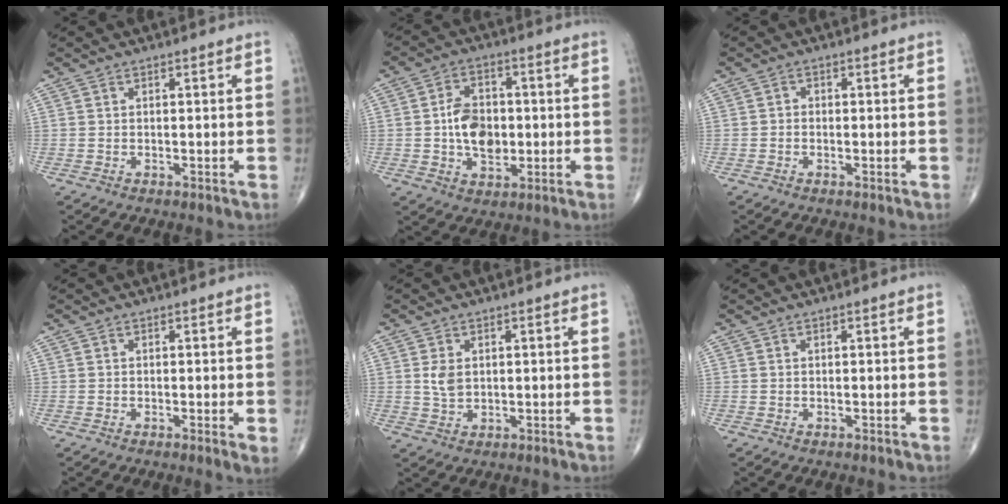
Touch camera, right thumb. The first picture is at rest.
{"total": 9.4, "force": [-0.4, 6.4, 6.9], "torque": [-0.095, 0.008, -0.008]}
{"total": 1.0, "force": [-0.4, 0.8, 0.4], "torque": [0.003, 0.003, -0.012]}
{"total": 1.8, "force": [-0.2, 0.2, 1.7], "torque": [-0.031, -0.007, -0.007]}
{"total": 3.4, "force": [0.7, 2.3, 2.4], "torque": [-0.039, -0.006, 0.018]}
{"total": 0.0}